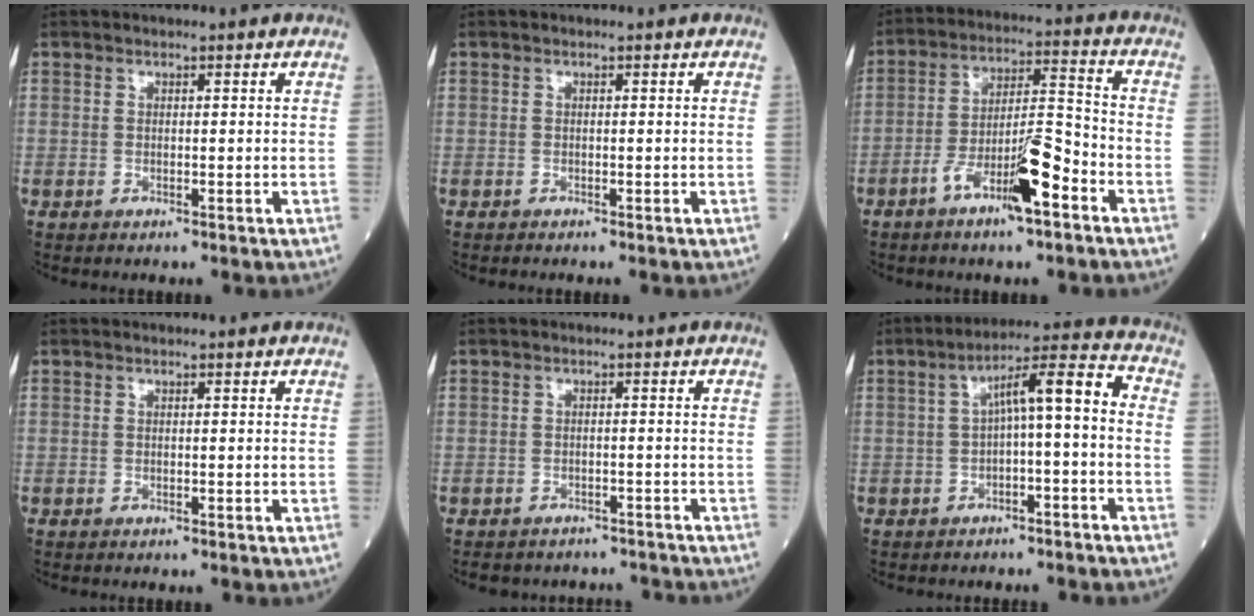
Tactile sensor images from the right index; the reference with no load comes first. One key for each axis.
{"total": 0.0}
{"total": 10.4, "fx": -5.5, "fy": 1.6, "fz": 8.7, "tx": -0.154, "ty": 0.007, "tz": -0.096}
{"total": 0.0}
{"total": 6.6, "fx": -6.0, "fy": 2.8, "fz": 0.1, "tx": 0.000, "ty": 0.012, "tz": -0.069}
{"total": 8.1, "fx": -0.5, "fy": 1.4, "fz": 7.9, "tx": -0.123, "ty": 0.041, "tz": -0.009}